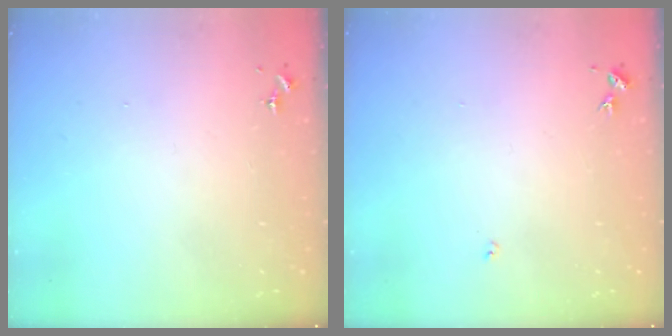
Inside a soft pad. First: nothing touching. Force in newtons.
{"total": 3.0, "press": 3.0, "slide": 0.4}